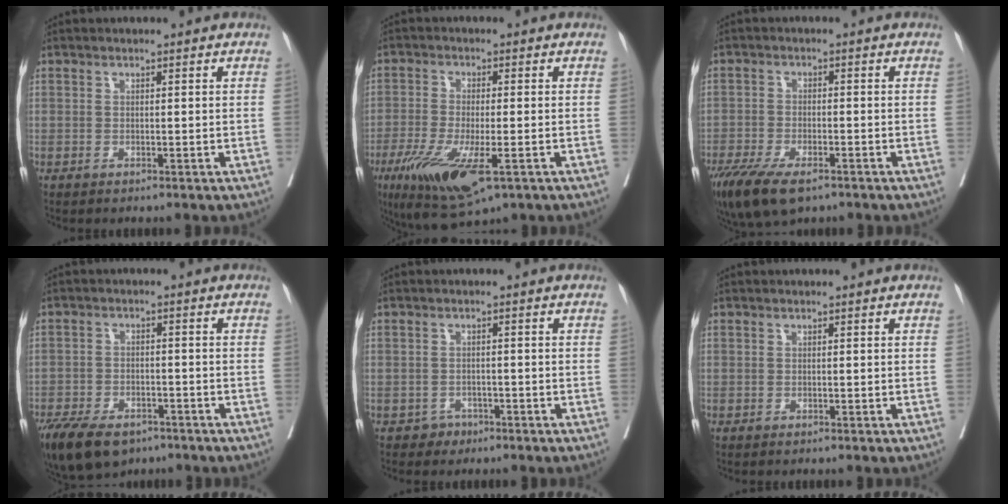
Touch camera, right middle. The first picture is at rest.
{"total": 11.8, "force": [-5.7, 3.2, 9.8], "torque": [-0.178, -0.030, -0.091]}
{"total": 10.8, "force": [-7.3, 3.9, 6.9], "torque": [-0.123, -0.018, -0.119]}
{"total": 11.3, "force": [-7.9, 5.5, 5.9], "torque": [-0.117, -0.007, -0.125]}
{"total": 1.7, "force": [-1.1, 1.3, 0.0], "torque": [0.003, 0.008, -0.017]}
{"total": 0.0}